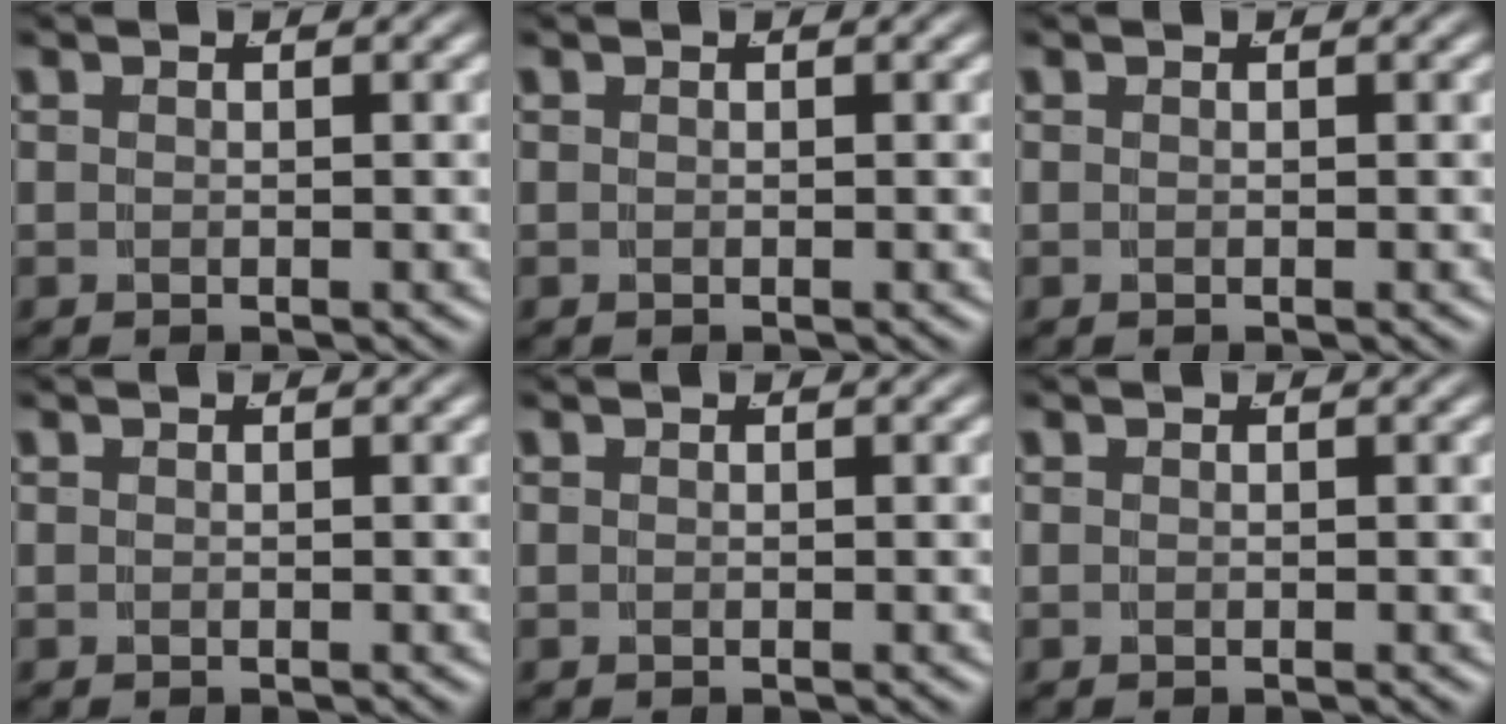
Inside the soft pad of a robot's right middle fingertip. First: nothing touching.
{"total": 0.0}
{"total": 0.0}
{"total": 0.0}
{"total": 0.0}
{"total": 0.0}